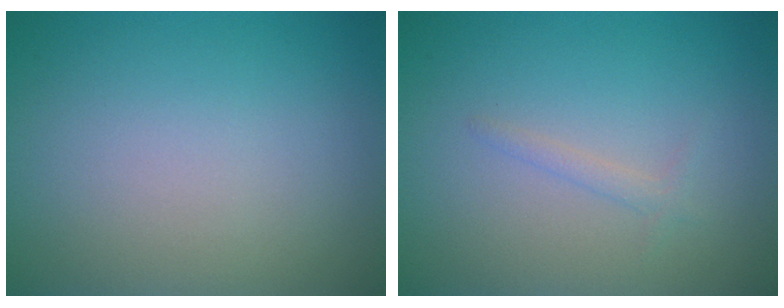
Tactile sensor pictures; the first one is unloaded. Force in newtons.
{"total": 0.9, "press": 0.9, "slide": 0.0}